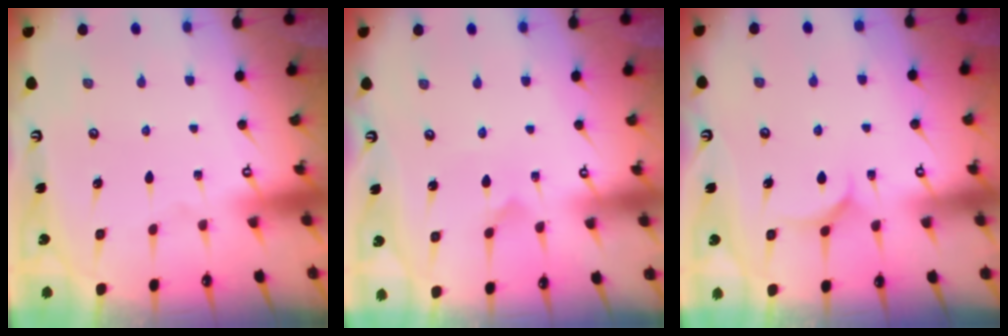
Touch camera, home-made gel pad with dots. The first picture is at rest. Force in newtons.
{"total": 2.7, "press": 2.7, "slide": 0.3}
{"total": 6.3, "press": 6.3, "slide": 0.6}